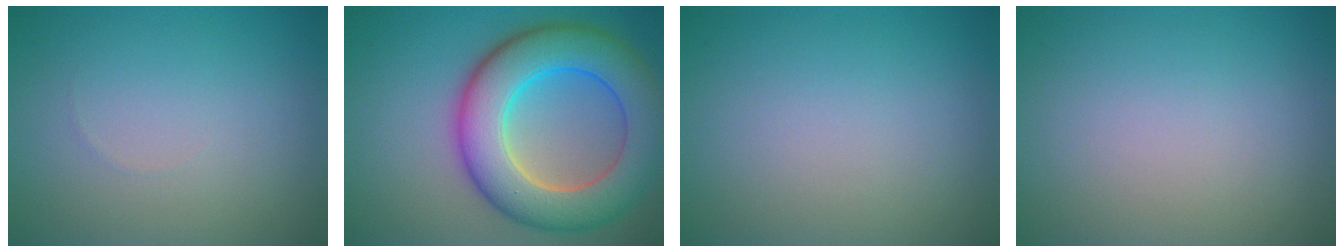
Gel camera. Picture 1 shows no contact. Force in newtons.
{"total": 10.6, "press": 10.6, "slide": 0.2}
{"total": 0.0}
{"total": 0.0}